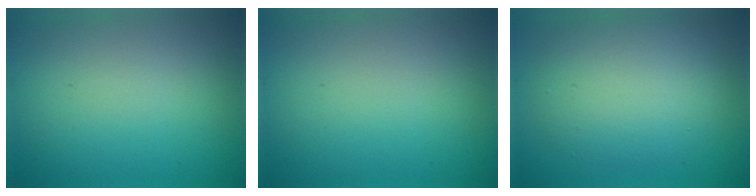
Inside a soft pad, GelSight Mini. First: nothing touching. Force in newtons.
{"total": 0.0}
{"total": 5.5, "press": 5.5, "slide": 0.2}